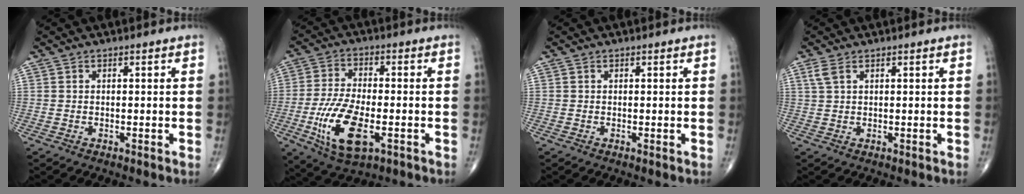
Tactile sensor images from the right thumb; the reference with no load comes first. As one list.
[{"total": 13.2, "force": [-4.1, 5.8, 11.1], "torque": [-0.219, 0.002, -0.070]}, {"total": 0.0}, {"total": 2.1, "force": [1.2, 0.9, 1.5], "torque": [-0.043, 0.011, 0.033]}]